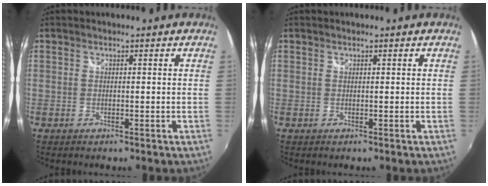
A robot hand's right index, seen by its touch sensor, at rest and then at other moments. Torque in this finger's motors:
{"motor_torque": [0.00, 0.00, 0.05, 0.01]}